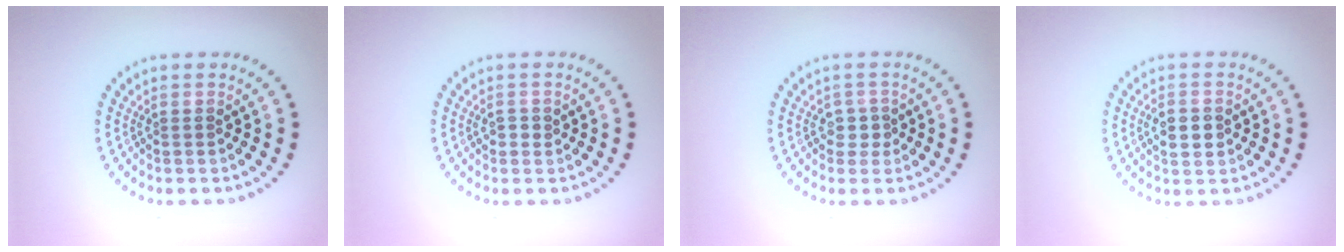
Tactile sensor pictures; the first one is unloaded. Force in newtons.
{"total": 1.1, "press": 1.1, "slide": 0.4}
{"total": 1.4, "press": 1.1, "slide": 0.8}
{"total": 2.6, "press": 2.6, "slide": 0.1}